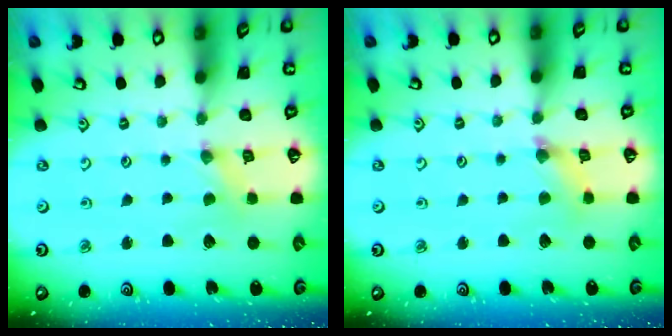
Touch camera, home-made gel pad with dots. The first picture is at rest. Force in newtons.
{"total": 2.9, "press": 2.9, "slide": 0.4}